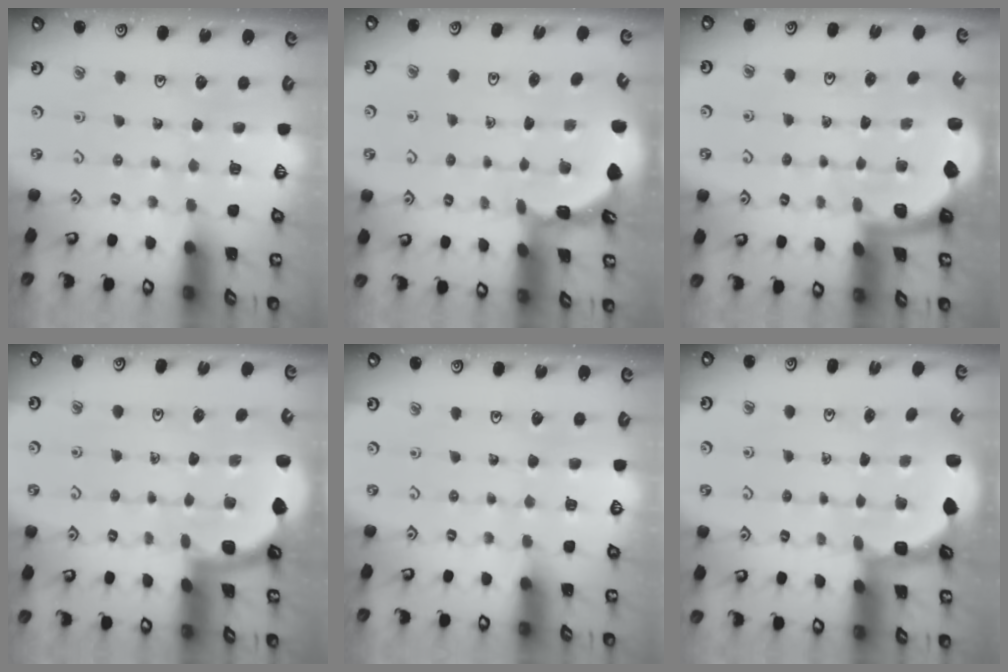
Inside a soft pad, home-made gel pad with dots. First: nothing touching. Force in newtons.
{"total": 2.0, "press": 2.0, "slide": 0.1}
{"total": 1.9, "press": 1.8, "slide": 0.6}
{"total": 1.8, "press": 1.8, "slide": 0.0}
{"total": 0.0}
{"total": 2.9, "press": 2.3, "slide": 1.7}